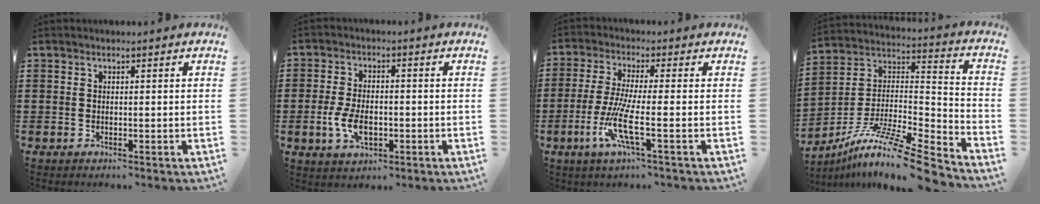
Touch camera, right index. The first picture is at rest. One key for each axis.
{"total": 5.8, "fx": -1.4, "fy": 3.1, "fz": 4.7, "tx": -0.104, "ty": -0.003, "tz": -0.026}
{"total": 8.0, "fx": -2.6, "fy": 0.9, "fz": 7.4, "tx": -0.174, "ty": -0.020, "tz": -0.059}
{"total": 12.6, "fx": -9.8, "fy": 0.5, "fz": 7.9, "tx": -0.134, "ty": 0.007, "tz": -0.185}